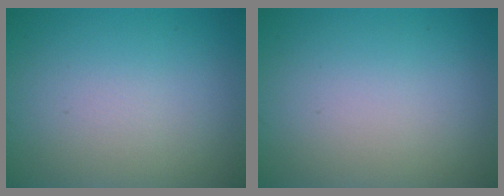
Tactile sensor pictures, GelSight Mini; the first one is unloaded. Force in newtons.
{"total": 0.0}